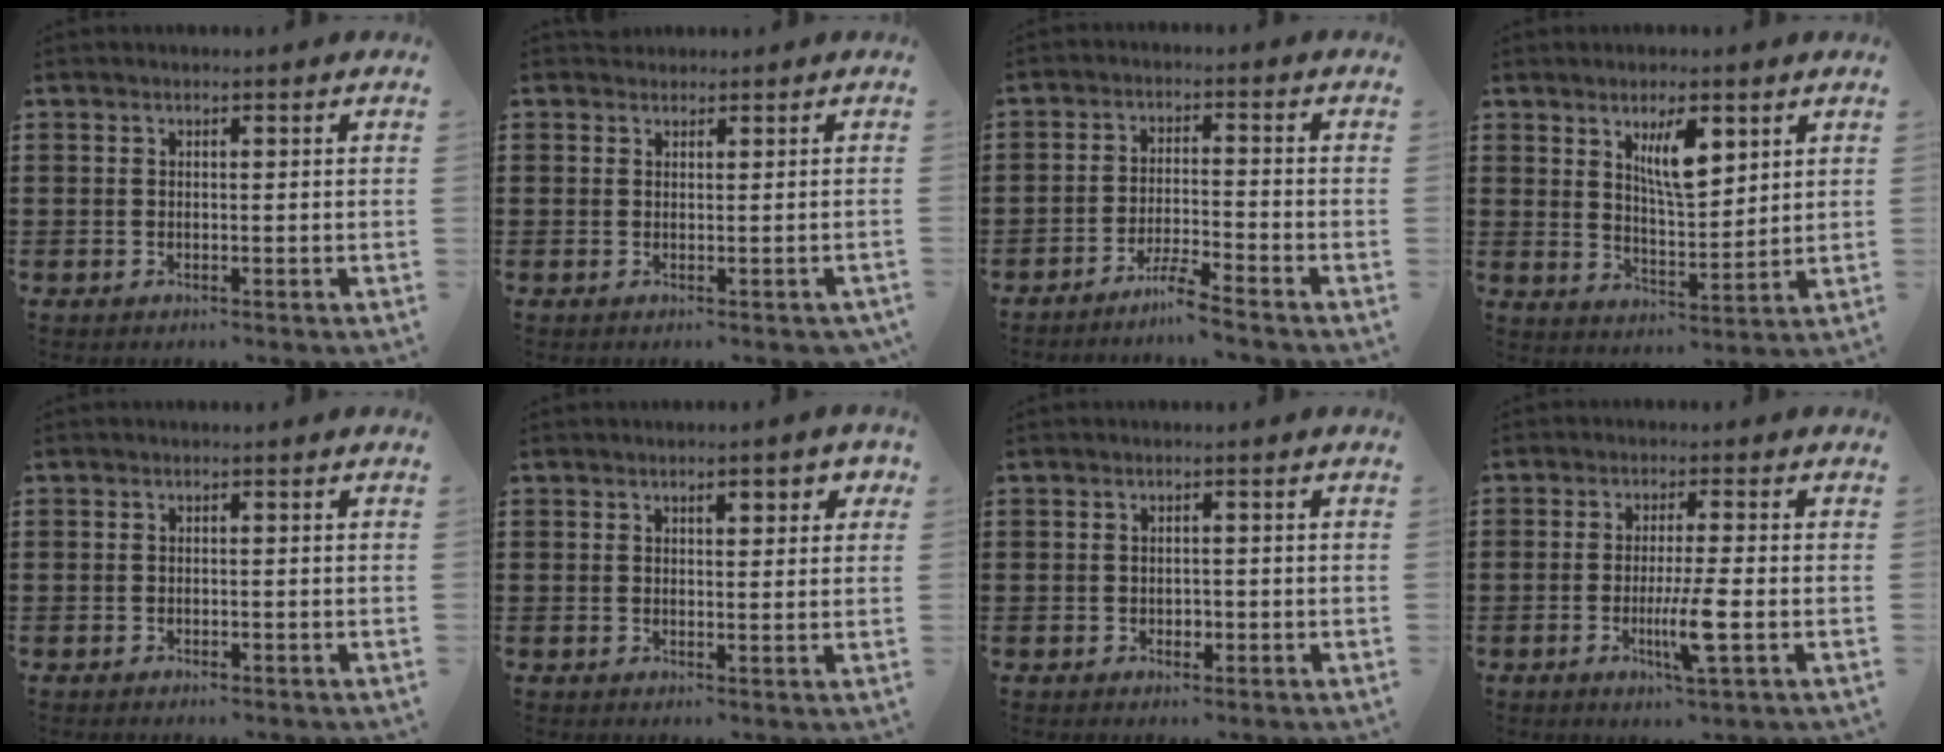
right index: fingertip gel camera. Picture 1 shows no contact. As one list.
[{"total": 0.9, "force": [0.7, 0.6, 0.0], "torque": [-0.002, 0.001, 0.014]}, {"total": 4.3, "force": [-3.9, -0.5, 1.6], "torque": [-0.044, -0.009, -0.081]}, {"total": 6.8, "force": [3.3, 2.3, 5.5], "torque": [-0.100, -0.001, 0.053]}, {"total": 0.6, "force": [-0.5, 0.1, 0.1], "torque": [-0.005, -0.002, -0.011]}, {"total": 2.7, "force": [1.3, 1.0, 2.1], "torque": [-0.028, 0.000, 0.016]}, {"total": 1.1, "force": [-0.4, 0.8, 0.6], "torque": [-0.013, 0.002, -0.008]}, {"total": 6.2, "force": [-1.8, 0.2, 5.9], "torque": [-0.112, -0.019, -0.034]}]